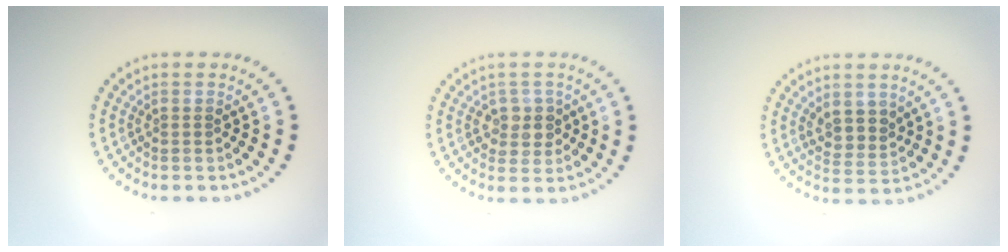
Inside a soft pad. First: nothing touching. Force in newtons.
{"total": 2.2, "press": 2.0, "slide": 0.8}
{"total": 2.5, "press": 2.2, "slide": 1.1}